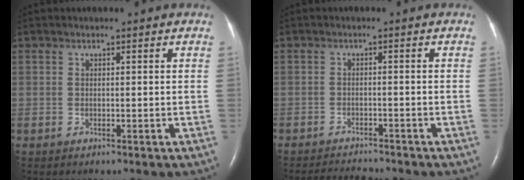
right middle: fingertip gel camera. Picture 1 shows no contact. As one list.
[{"total": 4.8, "force": [-4.7, 0.4, 0.9], "torque": [-0.019, -0.012, -0.073]}]